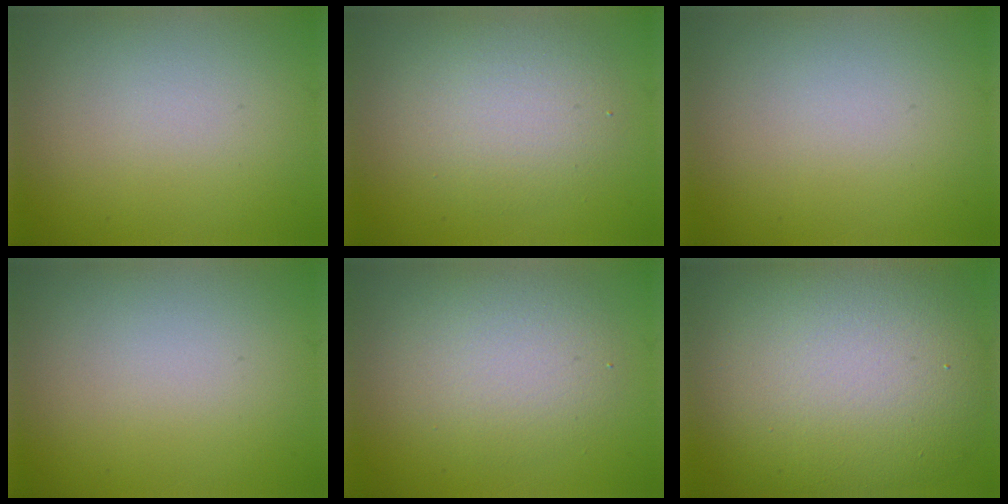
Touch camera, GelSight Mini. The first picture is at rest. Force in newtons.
{"total": 3.7, "press": 3.7, "slide": 0.4}
{"total": 0.0}
{"total": 0.0}
{"total": 3.9, "press": 3.9, "slide": 0.3}
{"total": 12.9, "press": 12.8, "slide": 1.1}